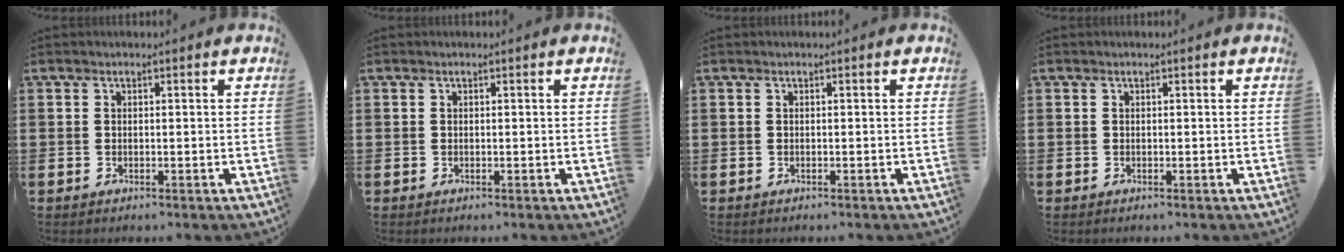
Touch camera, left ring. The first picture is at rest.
{"total": 0.0}
{"total": 0.0}
{"total": 0.0}